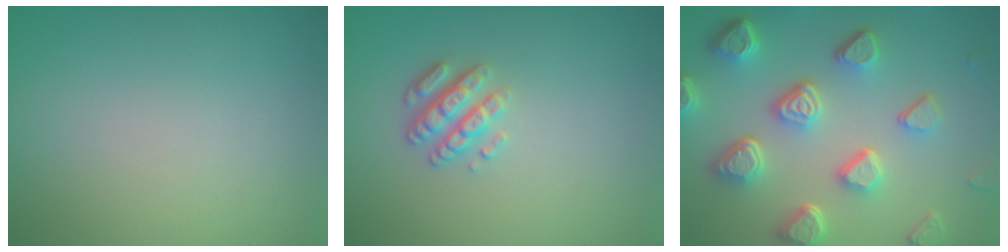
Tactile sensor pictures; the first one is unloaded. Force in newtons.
{"total": 2.8, "press": 2.5, "slide": 1.0}
{"total": 7.5, "press": 5.6, "slide": 5.0}